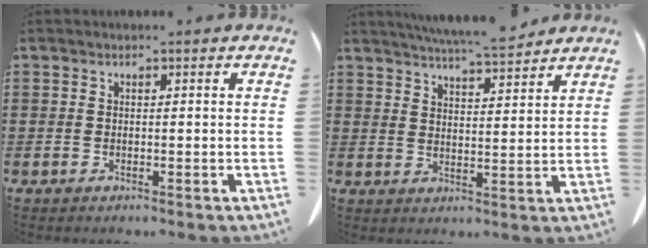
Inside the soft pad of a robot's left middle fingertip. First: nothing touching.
{"total": 6.3, "force": [6.0, 0.0, 2.1], "torque": [-0.050, -0.028, 0.106]}